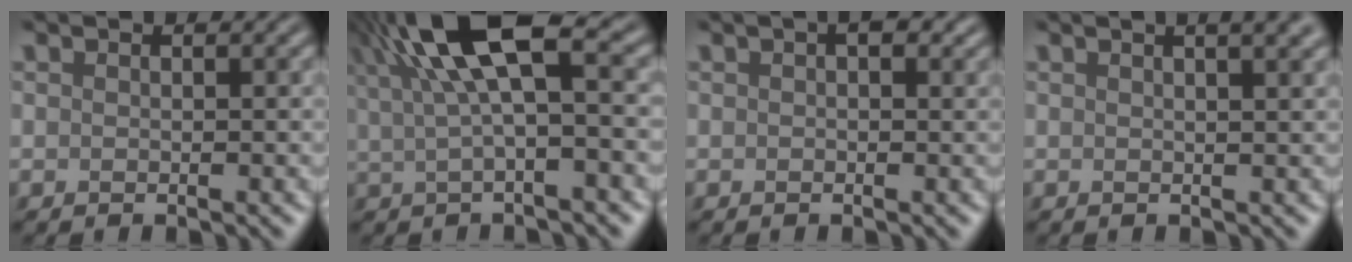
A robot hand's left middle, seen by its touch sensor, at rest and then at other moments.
{"total": 8.9, "force": [3.1, 2.6, 7.9], "torque": [-0.150, 0.023, 0.049]}
{"total": 1.7, "force": [0.7, 0.8, 1.4], "torque": [-0.012, 0.004, 0.009]}
{"total": 5.7, "force": [3.0, 2.5, 4.1], "torque": [-0.015, 0.038, 0.004]}